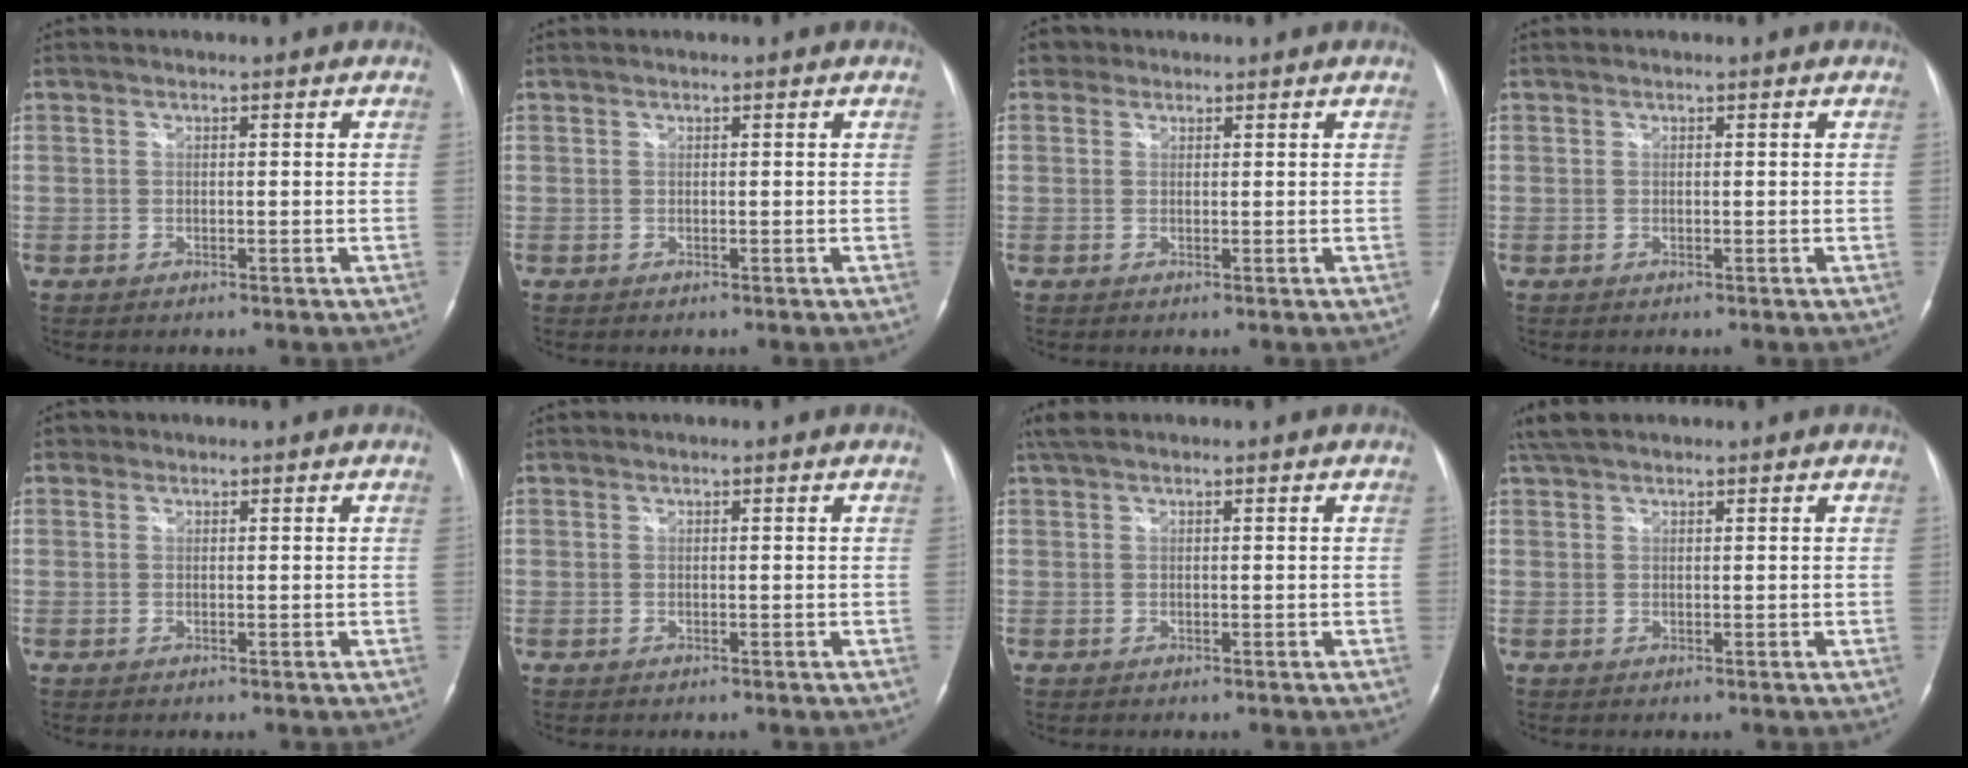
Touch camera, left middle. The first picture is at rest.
{"total": 0.0}
{"total": 1.8, "force": [1.0, 1.5, 0.2], "torque": [0.002, 0.011, 0.012]}
{"total": 0.0}
{"total": 0.8, "force": [0.4, 0.6, 0.1], "torque": [0.002, 0.004, 0.003]}
{"total": 0.0}
{"total": 2.5, "force": [1.8, 0.6, 1.6], "torque": [-0.034, 0.031, 0.036]}
{"total": 3.6, "force": [2.9, 1.1, 1.7], "torque": [-0.040, 0.025, 0.058]}